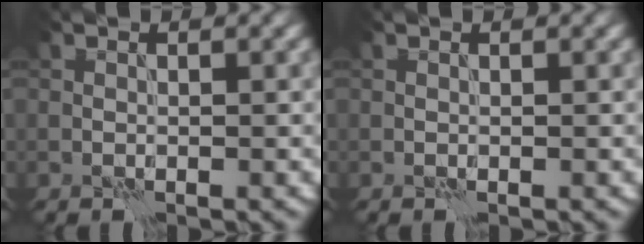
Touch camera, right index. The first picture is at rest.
{"total": 0.0}